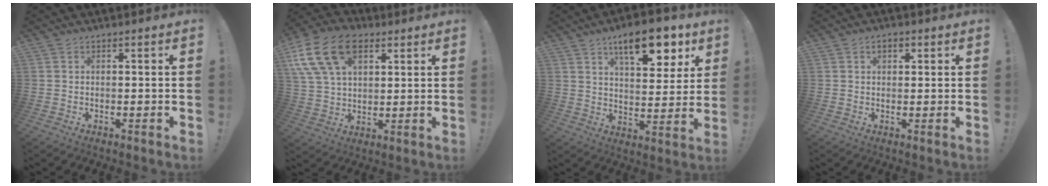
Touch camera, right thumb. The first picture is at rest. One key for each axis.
{"total": 17.5, "fx": 8.1, "fy": 11.2, "fz": 10.8, "tx": -0.202, "ty": -0.027, "tz": 0.149}
{"total": 15.5, "fx": 9.5, "fy": 5.8, "fz": 10.8, "tx": -0.144, "ty": -0.047, "tz": 0.153}
{"total": 2.4, "fx": 0.9, "fy": 1.5, "fz": 1.6, "tx": -0.028, "ty": 0.003, "tz": 0.014}